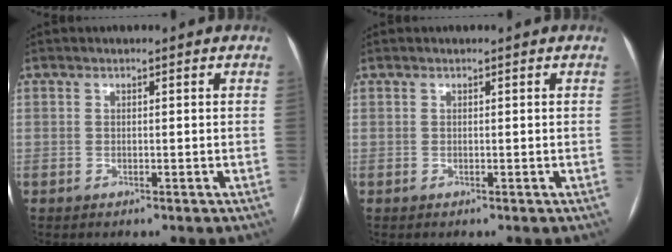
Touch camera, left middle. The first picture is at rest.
{"total": 0.0}